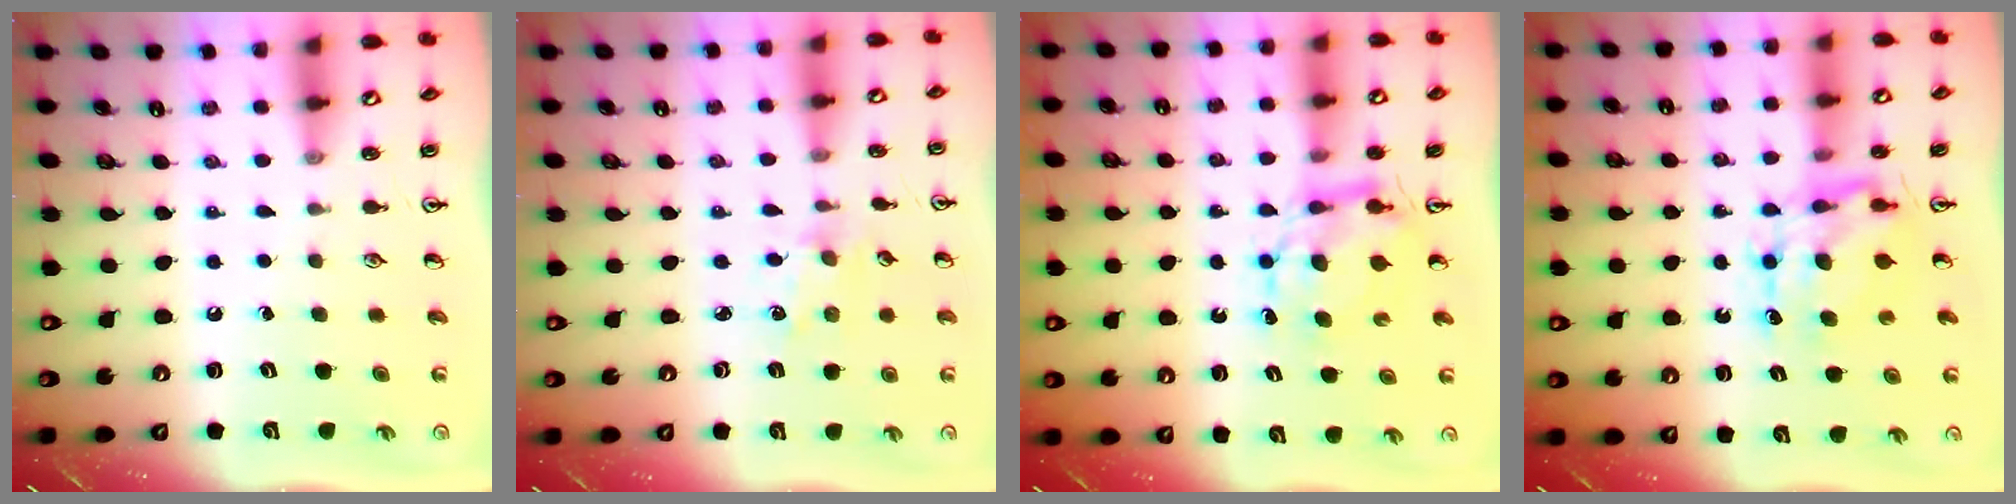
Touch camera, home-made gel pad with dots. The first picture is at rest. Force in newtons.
{"total": 2.1, "press": 2.0, "slide": 0.3}
{"total": 6.5, "press": 6.5, "slide": 0.5}
{"total": 7.8, "press": 7.7, "slide": 0.9}